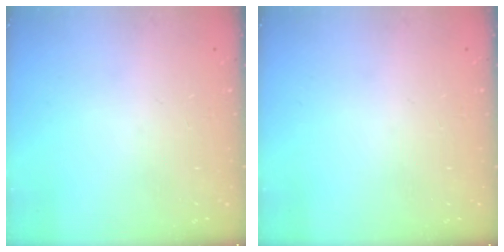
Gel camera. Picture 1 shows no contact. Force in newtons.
{"total": 0.0}